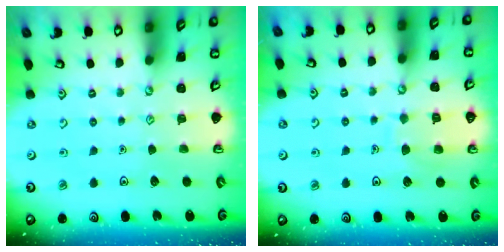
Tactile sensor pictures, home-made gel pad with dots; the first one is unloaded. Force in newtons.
{"total": 7.3, "press": 7.3, "slide": 0.7}